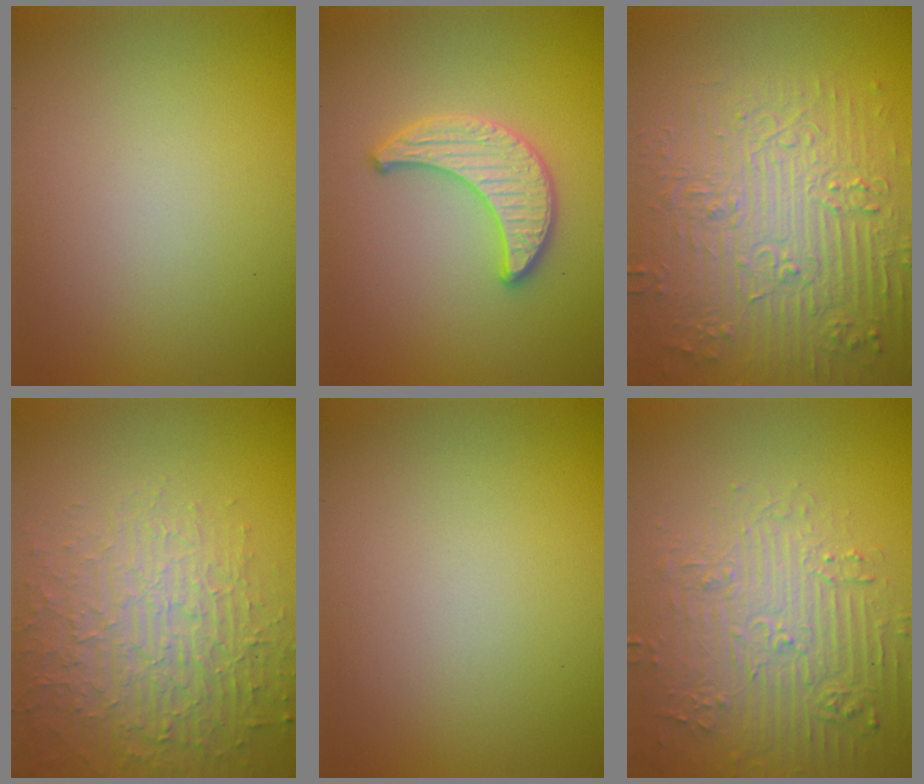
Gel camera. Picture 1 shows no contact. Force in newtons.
{"total": 3.3, "press": 3.2, "slide": 0.3}
{"total": 9.2, "press": 6.8, "slide": 6.2}
{"total": 6.0, "press": 5.0, "slide": 3.3}
{"total": 0.0}
{"total": 4.8, "press": 4.7, "slide": 1.1}